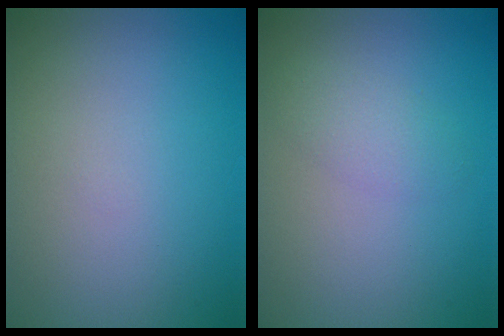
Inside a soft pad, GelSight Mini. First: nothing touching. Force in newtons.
{"total": 1.7, "press": 1.7, "slide": 0.1}